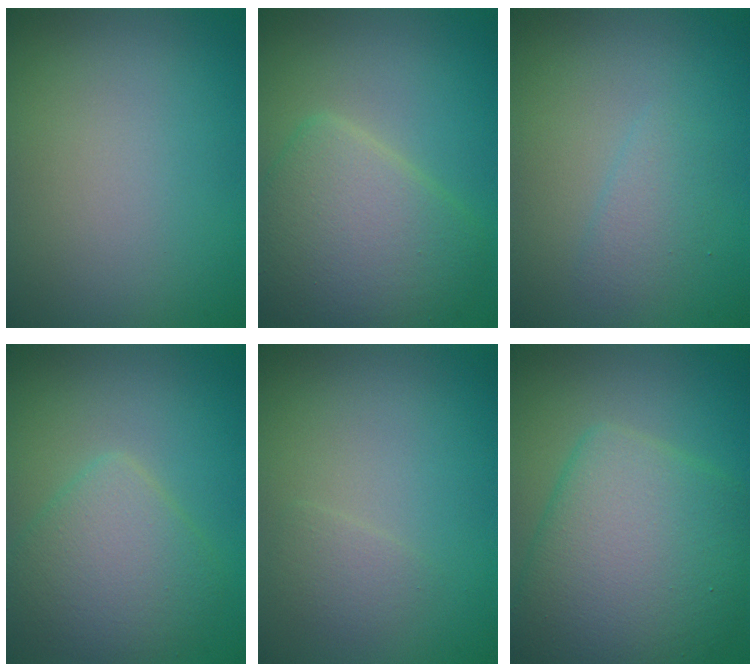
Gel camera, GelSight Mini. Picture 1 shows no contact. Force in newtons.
{"total": 6.1, "press": 6.1, "slide": 0.4}
{"total": 1.6, "press": 1.6, "slide": 0.0}
{"total": 4.5, "press": 4.5, "slide": 0.1}
{"total": 1.3, "press": 1.2, "slide": 0.0}
{"total": 8.7, "press": 8.7, "slide": 0.4}